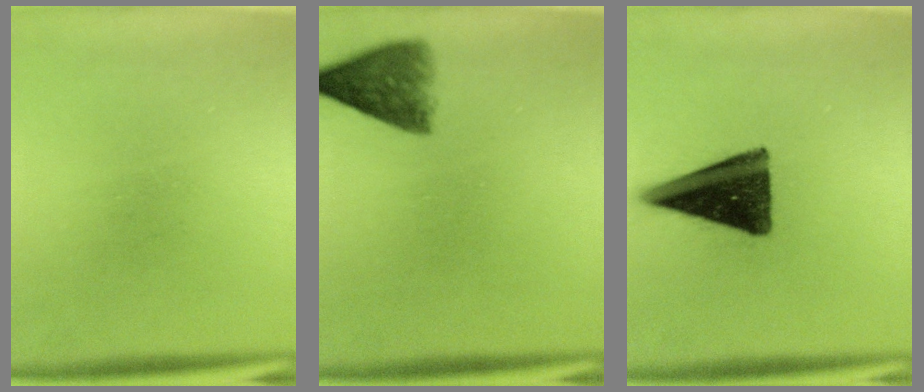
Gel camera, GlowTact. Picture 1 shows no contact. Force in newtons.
{"total": 5.4}
{"total": 14.3}